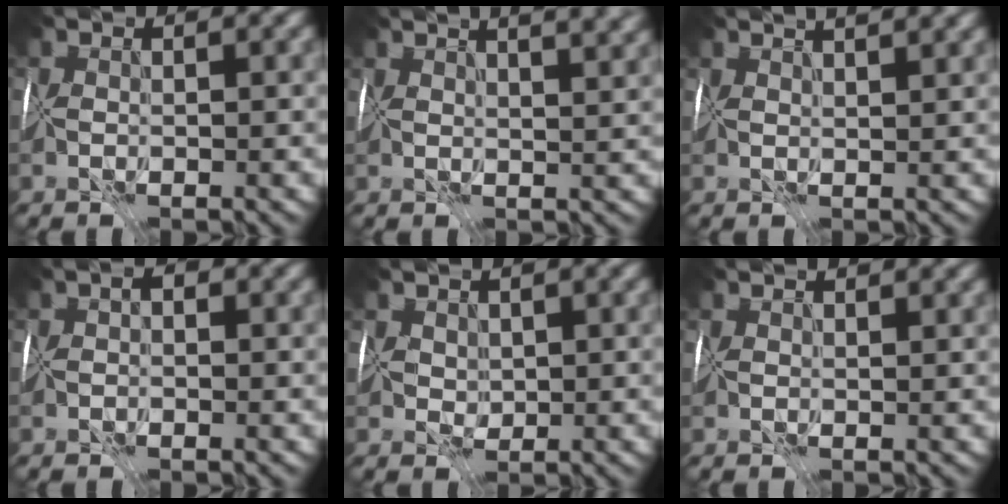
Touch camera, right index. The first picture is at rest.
{"total": 10.1, "force": [6.3, 4.2, 6.8], "torque": [-0.085, 0.059, 0.078]}
{"total": 5.0, "force": [3.7, 1.4, 3.0], "torque": [-0.049, 0.035, 0.061]}
{"total": 0.0}
{"total": 2.1, "force": [1.3, 1.4, 0.7], "torque": [-0.009, 0.011, 0.033]}
{"total": 2.3, "force": [1.4, 1.0, 1.4], "torque": [-0.027, 0.006, 0.031]}